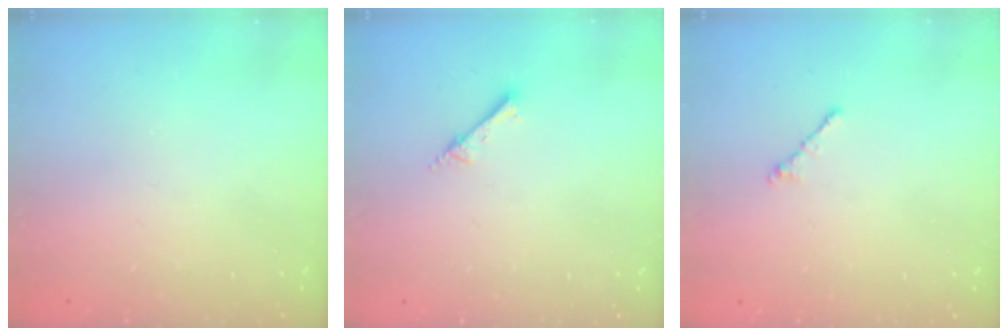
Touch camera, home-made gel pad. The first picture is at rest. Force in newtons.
{"total": 2.5, "press": 2.5, "slide": 0.2}
{"total": 0.9, "press": 0.7, "slide": 0.5}